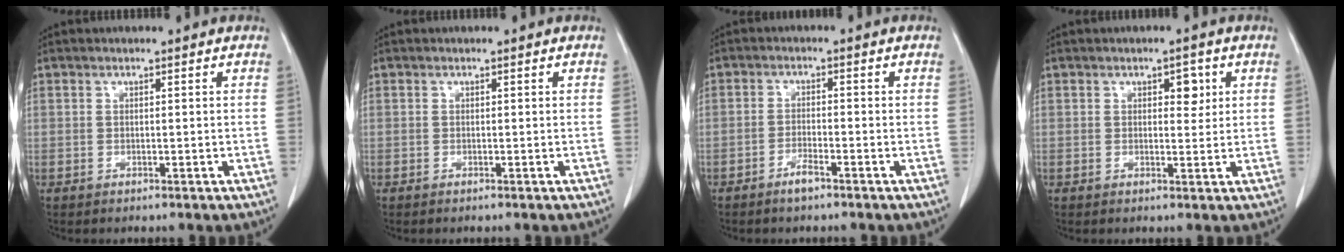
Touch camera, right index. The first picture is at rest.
{"total": 0.0}
{"total": 2.7, "force": [-2.0, 0.4, 1.7], "torque": [-0.034, 0.001, -0.037]}
{"total": 2.6, "force": [1.0, 1.4, 2.0], "torque": [-0.022, 0.002, 0.014]}